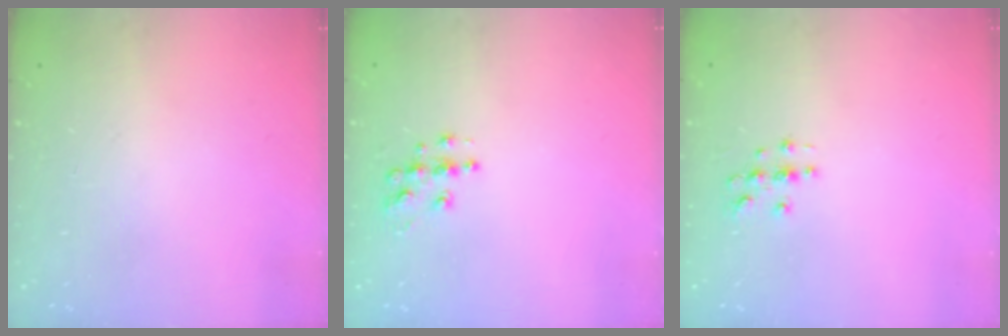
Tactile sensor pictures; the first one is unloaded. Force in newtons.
{"total": 7.0, "press": 6.9, "slide": 0.3}
{"total": 2.8, "press": 2.8, "slide": 0.3}